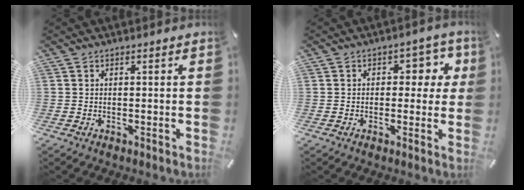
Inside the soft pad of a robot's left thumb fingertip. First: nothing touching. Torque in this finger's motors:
{"motor_torque": [0.99, 1.14, 0.51, -0.38, 0.00]}